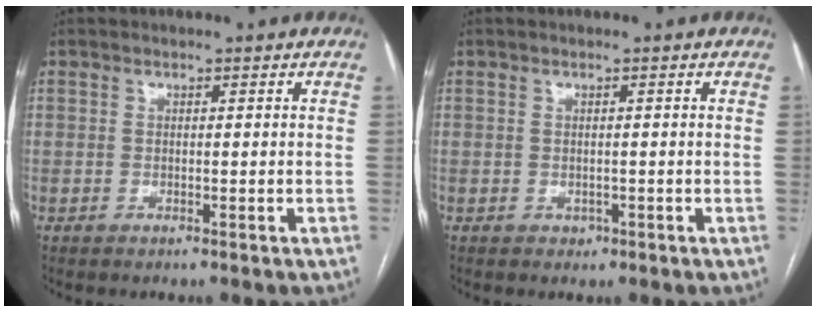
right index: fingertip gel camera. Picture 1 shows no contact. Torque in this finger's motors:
{"motor_torque": [-0.06, 0.00, 0.07, 0.01]}